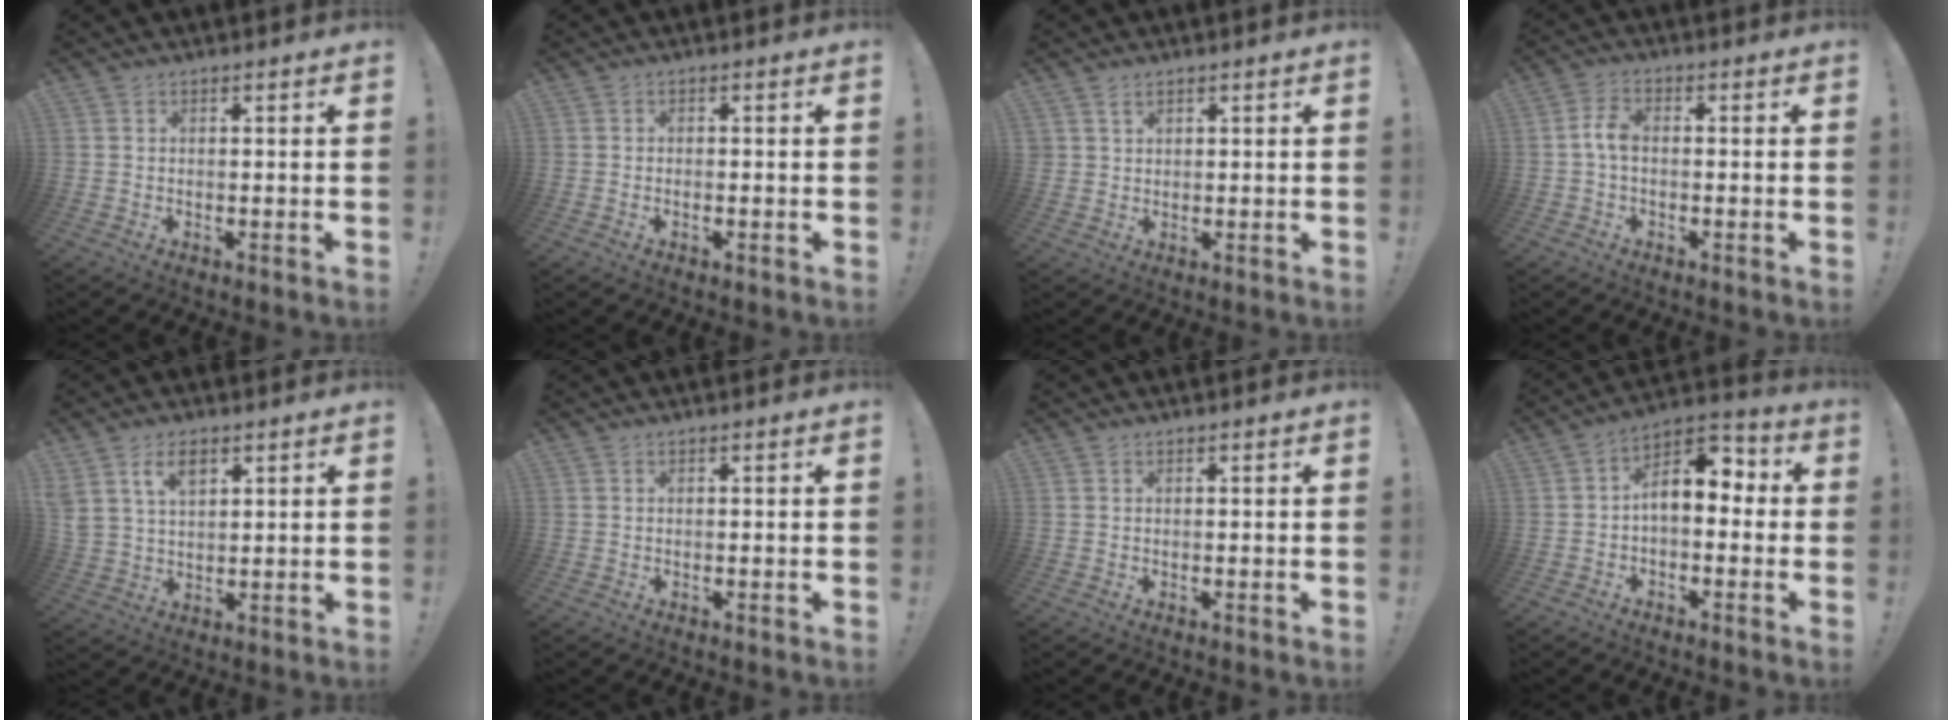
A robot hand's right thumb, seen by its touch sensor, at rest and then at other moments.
{"total": 0.6, "force": [-0.4, 0.0, 0.3], "torque": [-0.005, 0.000, -0.008]}
{"total": 2.1, "force": [1.4, 1.4, 0.7], "torque": [-0.011, -0.006, 0.026]}
{"total": 4.6, "force": [-0.5, 2.5, 3.8], "torque": [-0.081, 0.009, -0.011]}
{"total": 7.4, "force": [4.3, 4.3, 4.2], "torque": [-0.076, -0.011, 0.082]}
{"total": 0.0}
{"total": 0.0}
{"total": 9.5, "force": [1.0, 6.1, 7.2], "torque": [-0.110, 0.003, 0.021]}